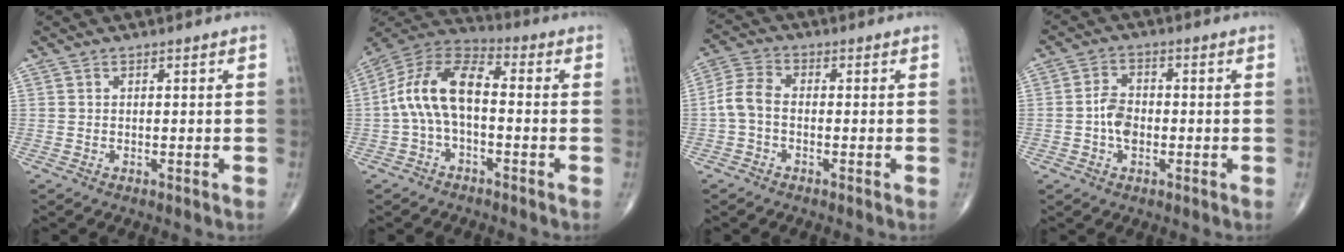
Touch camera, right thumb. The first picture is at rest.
{"total": 12.5, "force": [-0.8, 6.5, 10.7], "torque": [-0.205, 0.041, -0.028]}
{"total": 5.1, "force": [-1.0, 3.1, 3.9], "torque": [-0.083, 0.016, -0.031]}
{"total": 4.7, "force": [-0.9, 3.1, 3.4], "torque": [-0.057, 0.012, -0.023]}